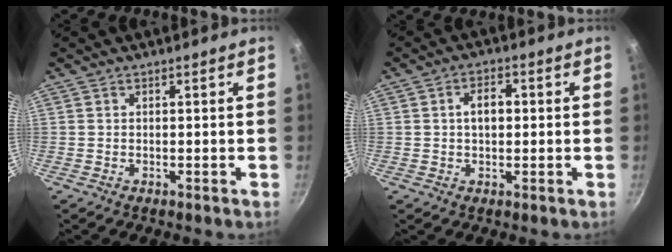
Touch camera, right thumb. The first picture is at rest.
{"total": 4.5, "force": [0.5, 2.8, 3.5], "torque": [-0.043, 0.016, 0.004]}